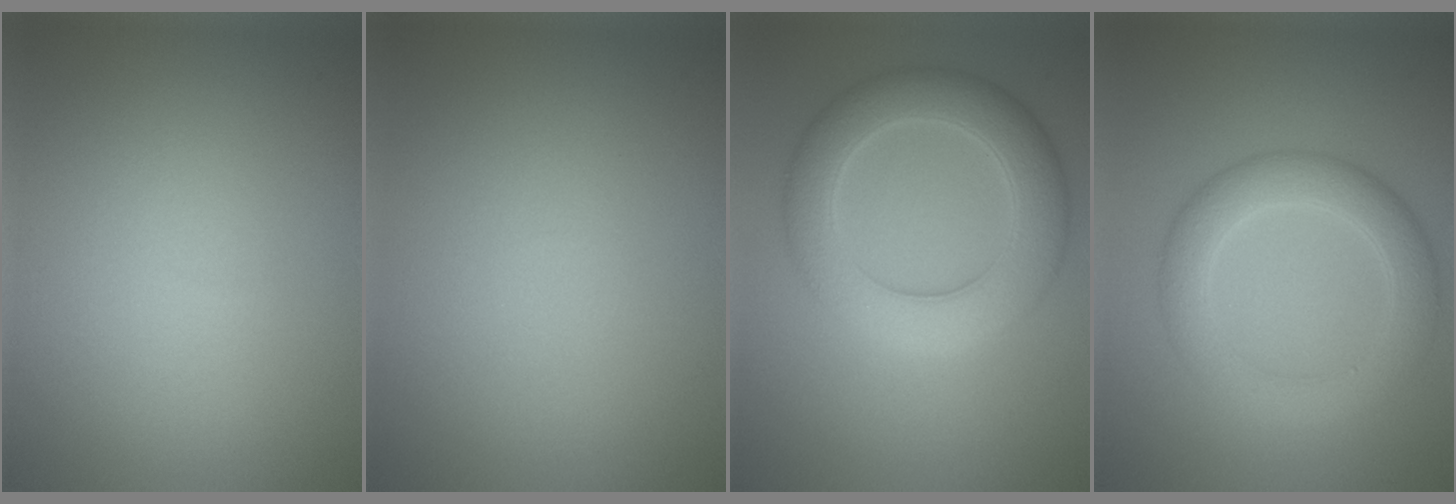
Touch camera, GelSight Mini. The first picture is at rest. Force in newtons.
{"total": 0.0}
{"total": 7.0, "press": 7.0, "slide": 0.6}
{"total": 4.9, "press": 4.9, "slide": 0.1}